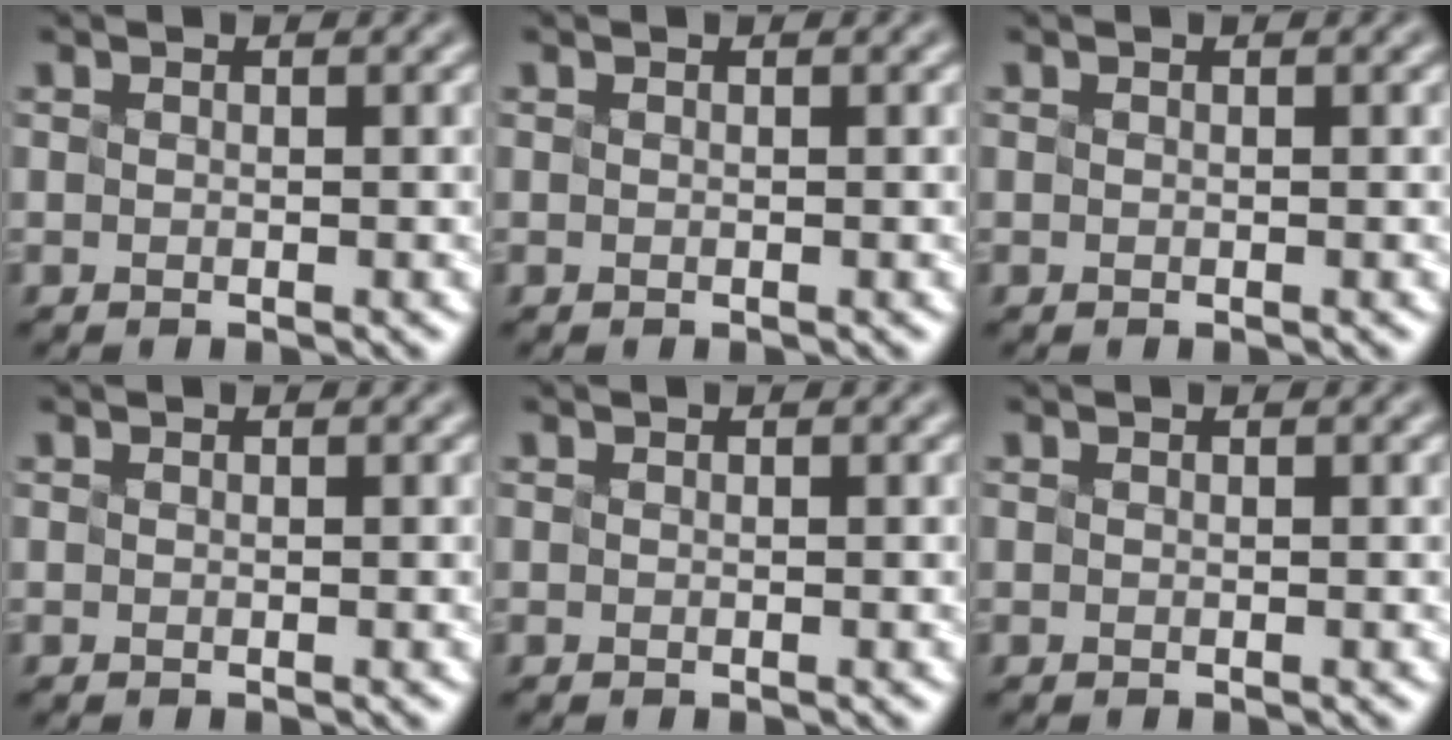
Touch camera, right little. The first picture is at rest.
{"total": 0.0}
{"total": 0.0}
{"total": 0.0}
{"total": 0.0}
{"total": 0.0}